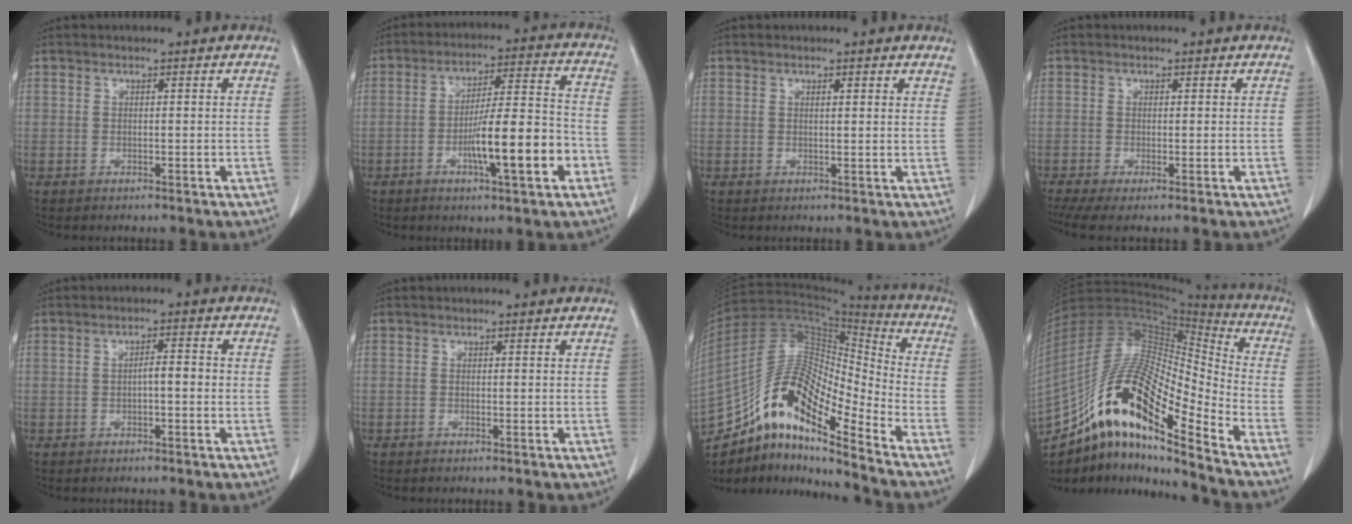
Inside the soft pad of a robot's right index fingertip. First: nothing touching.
{"total": 12.6, "force": [-4.5, 1.2, 11.7], "torque": [-0.188, 0.007, -0.069]}
{"total": 2.4, "force": [1.8, 0.4, 1.5], "torque": [-0.021, 0.002, 0.018]}
{"total": 4.0, "force": [-2.2, 0.8, 3.2], "torque": [-0.062, -0.006, -0.039]}
{"total": 2.5, "force": [-0.5, 0.5, 2.4], "torque": [-0.036, 0.006, -0.007]}
{"total": 0.0}
{"total": 17.5, "force": [-12.3, 3.2, 12.1], "torque": [-0.223, 0.039, -0.216]}
{"total": 21.9, "force": [-13.8, 4.0, 16.6], "torque": [-0.345, 0.007, -0.250]}